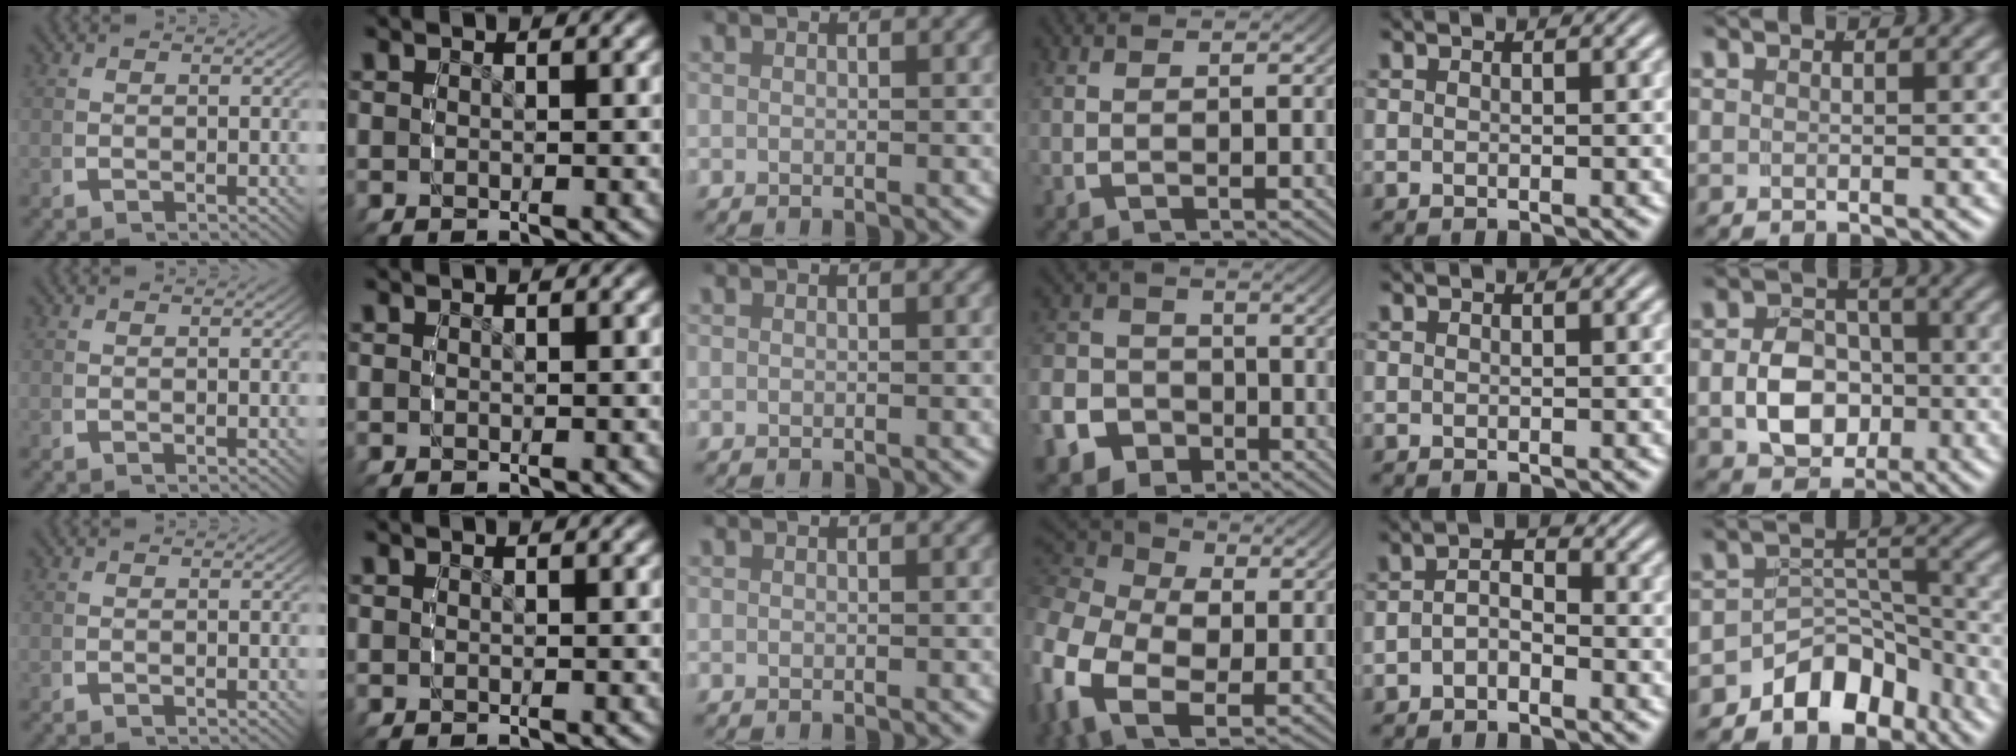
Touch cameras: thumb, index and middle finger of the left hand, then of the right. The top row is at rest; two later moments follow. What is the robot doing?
{"motion": "grasp_and_lifting", "object": "backpack"}